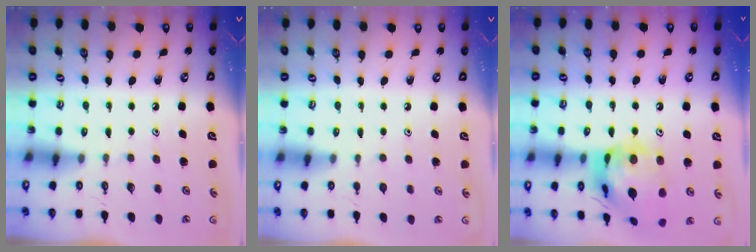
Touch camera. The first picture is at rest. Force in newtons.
{"total": 0.8, "press": 0.7, "slide": 0.3}
{"total": 18.9, "press": 18.8, "slide": 2.0}